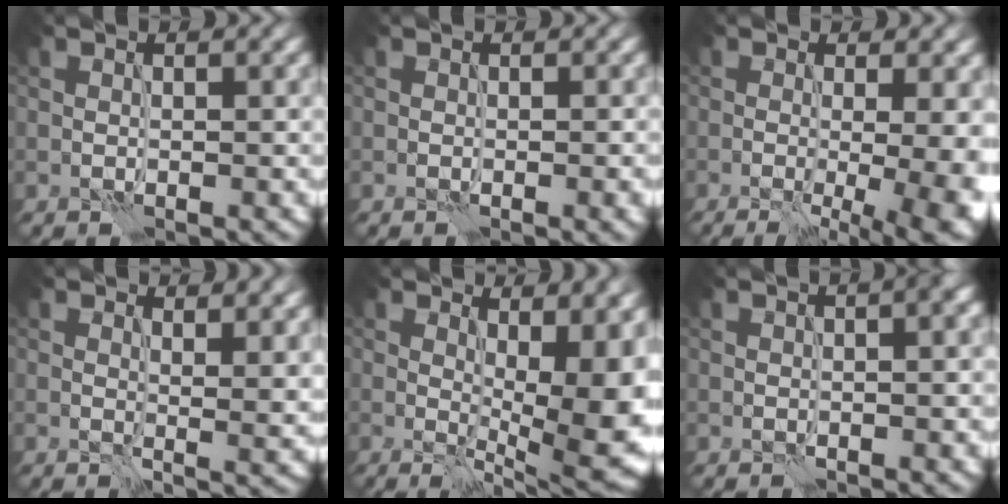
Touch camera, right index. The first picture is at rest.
{"total": 0.7, "force": [-0.1, 0.2, 0.6], "torque": [-0.002, 0.001, -0.004]}
{"total": 10.4, "force": [-0.9, 4.7, 9.2], "torque": [-0.043, 0.010, -0.007]}
{"total": 4.9, "force": [2.7, 2.0, 3.6], "torque": [-0.025, 0.004, 0.034]}
{"total": 11.0, "force": [1.1, 4.2, 10.1], "torque": [-0.094, 0.006, 0.019]}
{"total": 3.6, "force": [0.8, 1.2, 3.3], "torque": [-0.023, 0.012, 0.001]}